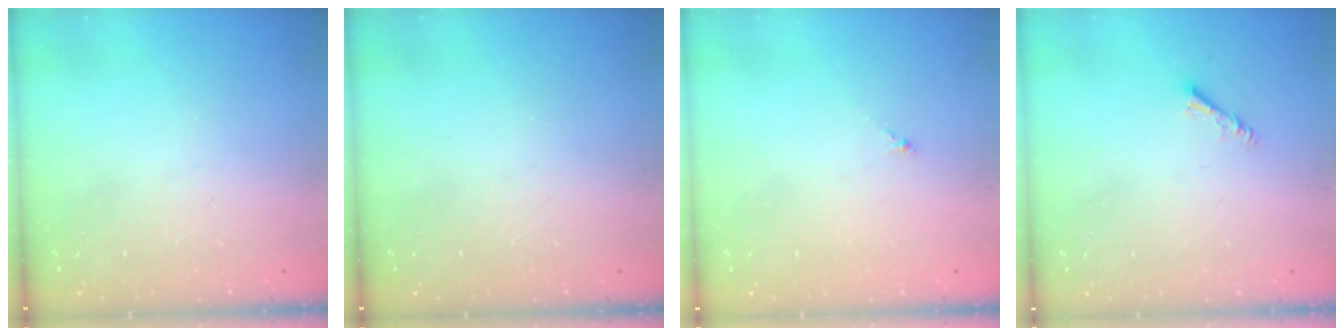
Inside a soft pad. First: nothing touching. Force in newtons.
{"total": 0.0}
{"total": 0.0}
{"total": 3.0, "press": 2.9, "slide": 0.6}